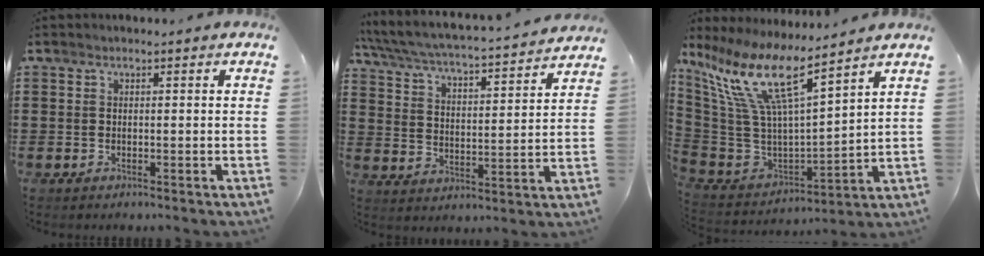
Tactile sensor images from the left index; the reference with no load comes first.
{"total": 3.9, "force": [3.7, 0.0, 1.3], "torque": [-0.048, -0.035, 0.053]}
{"total": 12.8, "force": [7.8, 2.9, 9.8], "torque": [-0.239, -0.059, 0.126]}